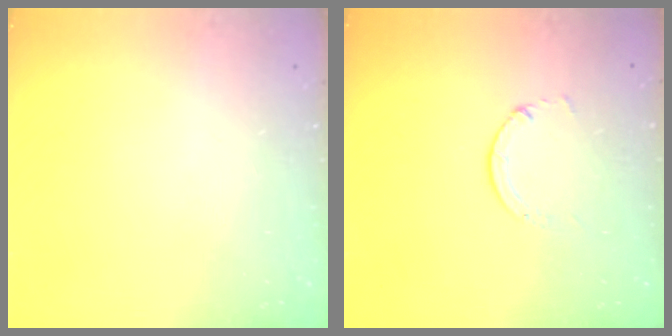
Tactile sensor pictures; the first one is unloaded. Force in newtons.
{"total": 1.3, "press": 1.3, "slide": 0.2}